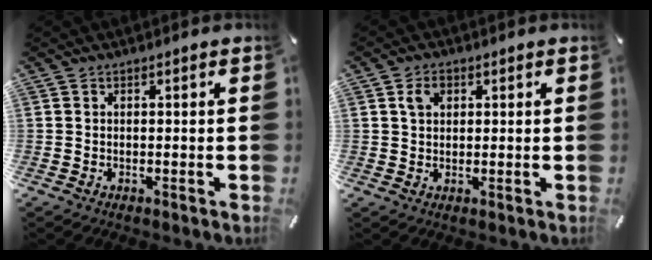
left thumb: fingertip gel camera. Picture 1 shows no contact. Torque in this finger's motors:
{"motor_torque": [0.59, 0.56, -0.07, -0.09, 0.03]}